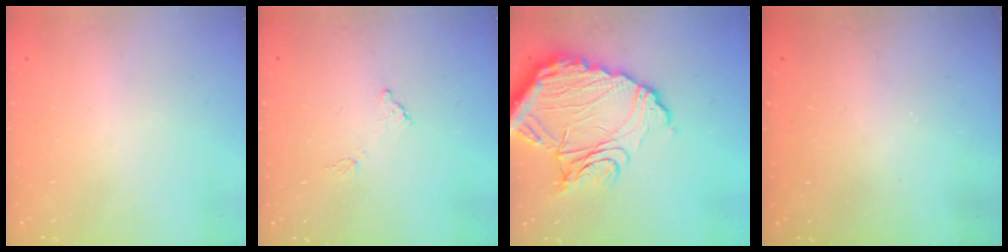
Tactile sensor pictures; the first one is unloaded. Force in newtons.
{"total": 6.9, "press": 6.9, "slide": 0.3}
{"total": 21.0, "press": 20.9, "slide": 2.2}
{"total": 3.3, "press": 3.3, "slide": 0.1}